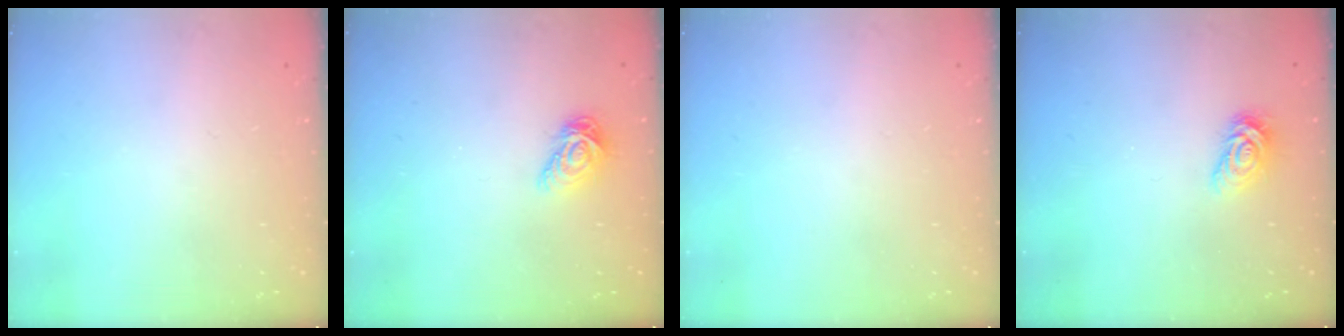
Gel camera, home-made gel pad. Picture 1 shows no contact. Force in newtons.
{"total": 7.3, "press": 7.2, "slide": 0.6}
{"total": 0.0}
{"total": 5.2, "press": 5.2, "slide": 0.1}